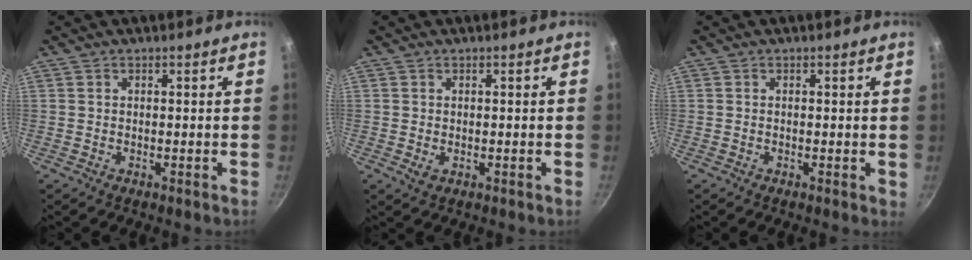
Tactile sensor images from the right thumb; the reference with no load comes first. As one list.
[{"total": 1.2, "force": [0.0, 0.8, 0.9], "torque": [-0.015, -0.003, 0.002]}, {"total": 0.5, "force": [0.1, 0.3, 0.5], "torque": [-0.002, -0.001, -0.001]}]